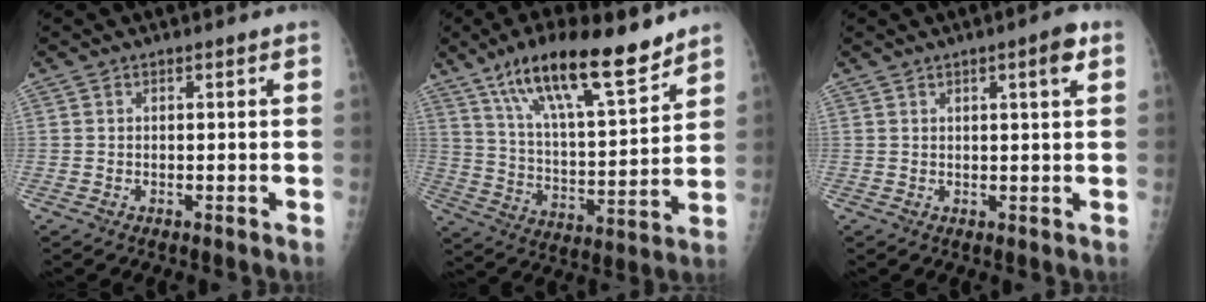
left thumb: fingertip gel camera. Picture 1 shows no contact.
{"total": 19.8, "force": [13.6, 5.2, 13.3], "torque": [-0.200, -0.060, 0.237]}
{"total": 3.8, "force": [1.7, 0.5, 3.4], "torque": [-0.045, -0.005, 0.023]}